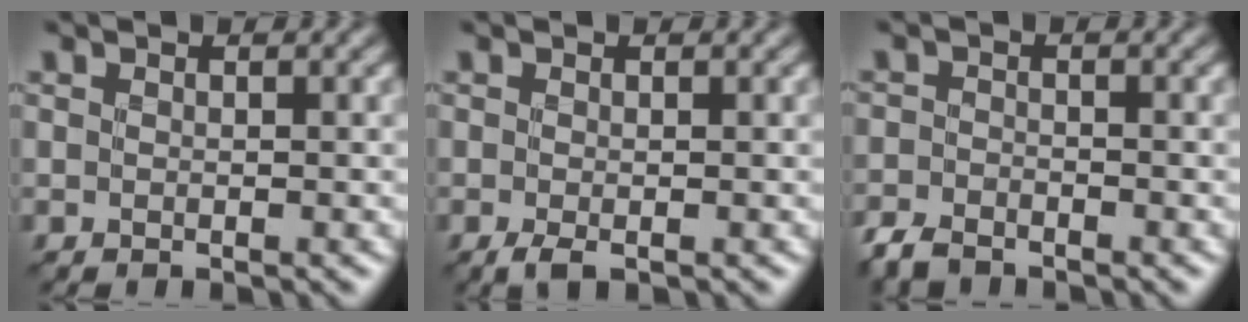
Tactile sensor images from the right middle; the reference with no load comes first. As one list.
[{"total": 1.1, "force": [-0.5, 0.3, 1.0], "torque": [-0.021, -0.006, -0.009]}, {"total": 2.5, "force": [-2.2, 0.9, 0.8], "torque": [-0.016, -0.006, -0.051]}]